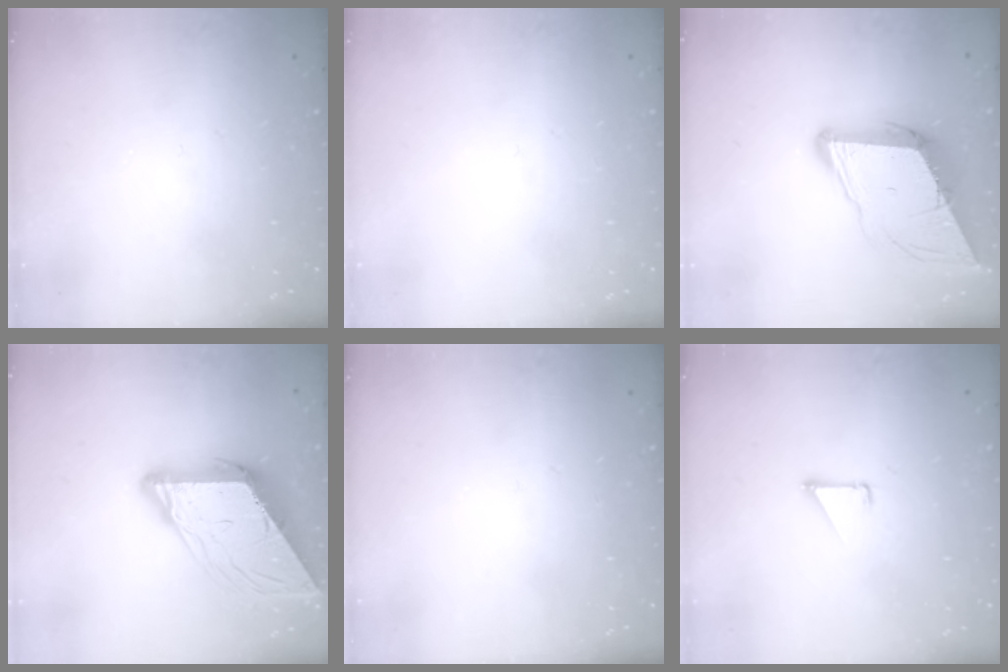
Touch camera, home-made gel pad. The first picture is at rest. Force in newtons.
{"total": 0.0}
{"total": 11.1, "press": 10.6, "slide": 3.3}
{"total": 14.2, "press": 14.1, "slide": 1.5}
{"total": 0.0}
{"total": 1.1, "press": 1.1, "slide": 0.1}